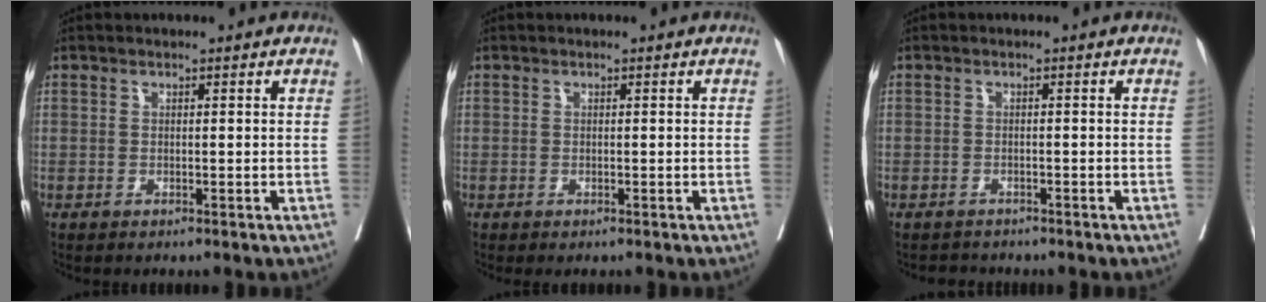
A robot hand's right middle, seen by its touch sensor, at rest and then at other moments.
{"total": 0.0}
{"total": 2.0, "force": [-1.8, 0.8, -0.3], "torque": [0.001, -0.003, -0.031]}